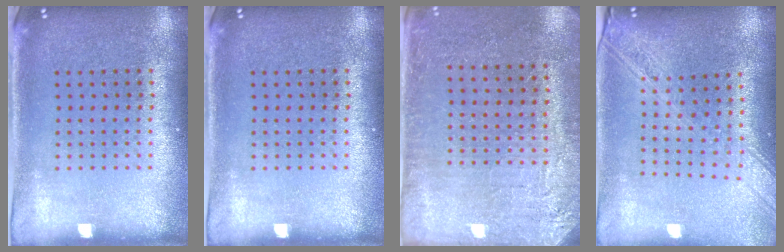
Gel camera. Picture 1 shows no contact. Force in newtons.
{"total": 0.0}
{"total": 2.8, "press": 2.7, "slide": 0.6}
{"total": 2.2, "press": 1.9, "slide": 1.2}